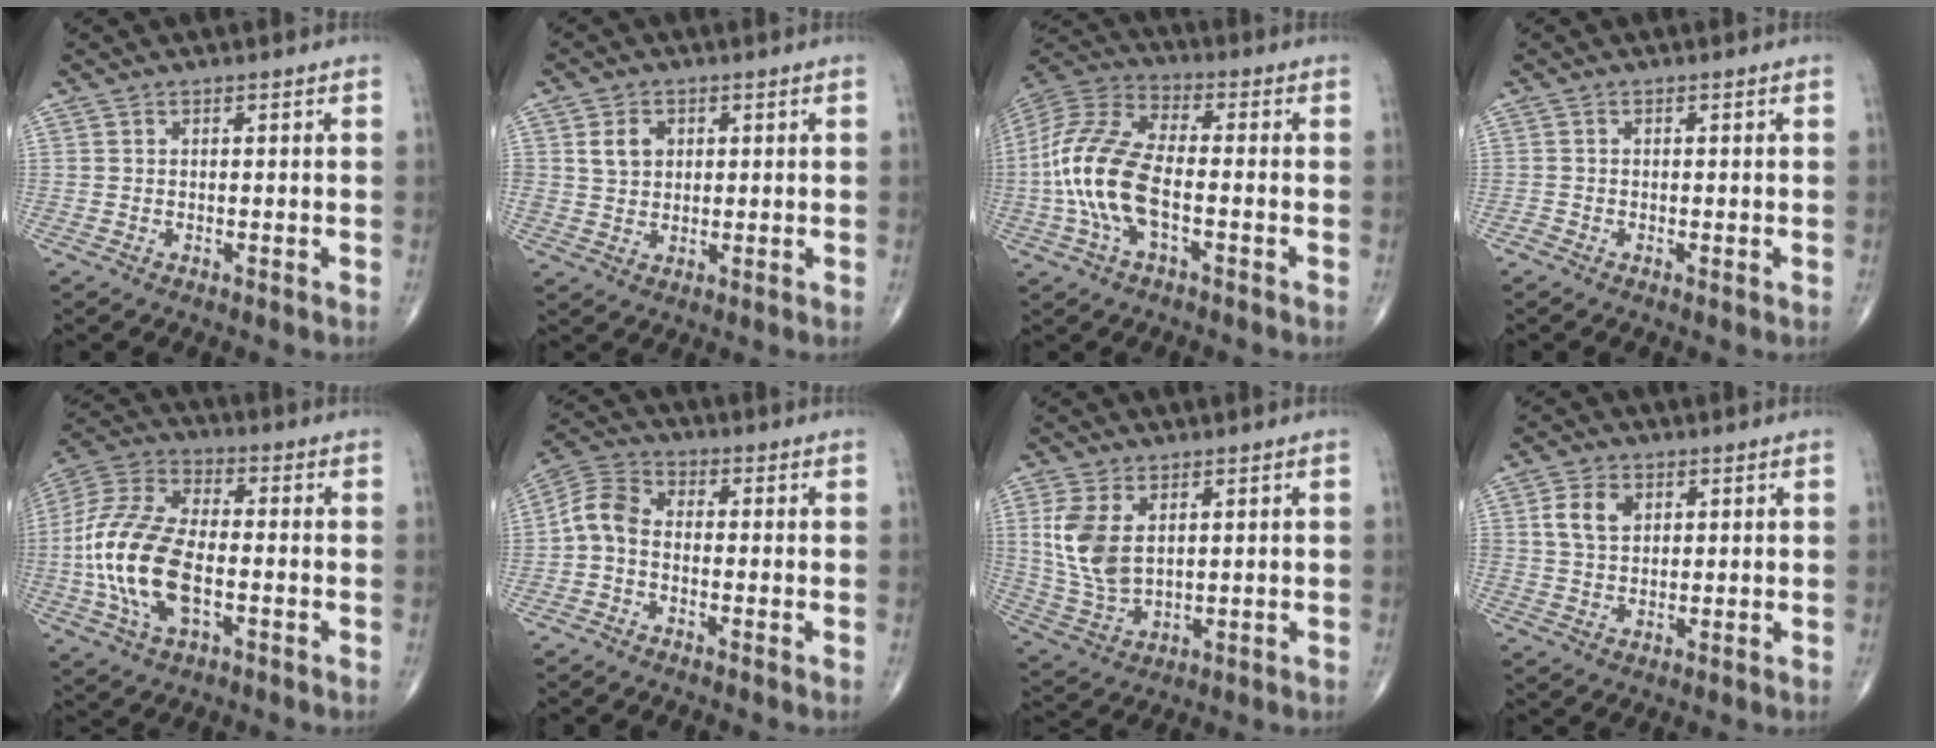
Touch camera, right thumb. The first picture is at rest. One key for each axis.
{"total": 4.8, "fx": 1.5, "fy": 3.7, "fz": 2.5, "tx": -0.025, "ty": -0.007, "tz": 0.027}
{"total": 15.7, "fx": -3.0, "fy": 7.3, "fz": 13.6, "tx": -0.300, "ty": 0.032, "tz": -0.061}
{"total": 0.7, "fx": -0.5, "fy": 0.4, "fz": 0.4, "tx": -0.007, "ty": -0.003, "tz": -0.014}
{"total": 17.9, "fx": -3.2, "fy": 9.1, "fz": 15.1, "tx": -0.325, "ty": 0.021, "tz": -0.061}
{"total": 6.0, "fx": -1.4, "fy": 3.9, "fz": 4.3, "tx": -0.082, "ty": 0.025, "tz": -0.044}
{"total": 9.9, "fx": 2.5, "fy": 5.8, "fz": 7.5, "tx": -0.158, "ty": -0.011, "tz": 0.063}
{"total": 5.7, "fx": 1.8, "fy": 4.0, "fz": 3.6, "tx": -0.058, "ty": -0.002, "tz": 0.033}